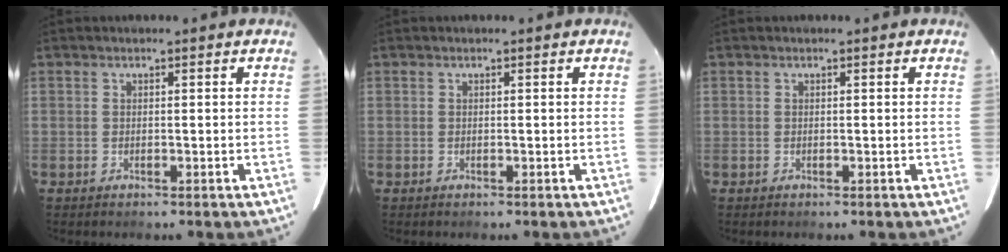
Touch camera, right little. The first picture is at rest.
{"total": 0.0}
{"total": 0.0}